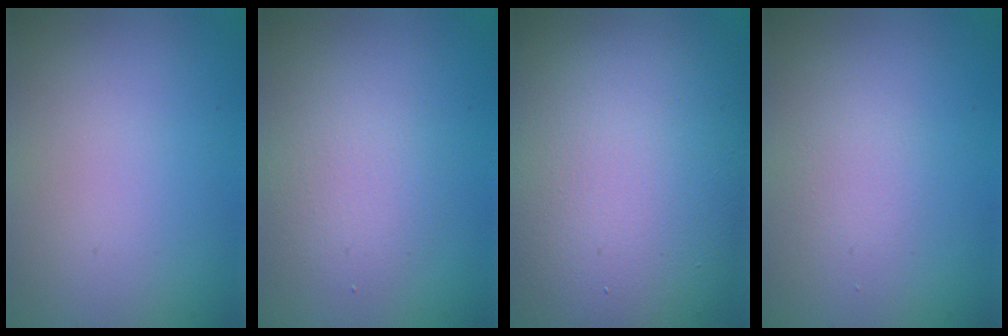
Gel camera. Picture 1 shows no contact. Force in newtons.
{"total": 2.5, "press": 2.5, "slide": 0.2}
{"total": 15.3, "press": 15.2, "slide": 0.8}
{"total": 1.2, "press": 1.2, "slide": 0.0}